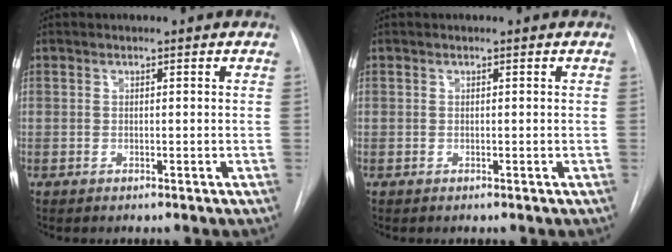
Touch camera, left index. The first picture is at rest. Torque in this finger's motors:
{"motor_torque": [-0.06, -0.03, 0.02, -0.01]}